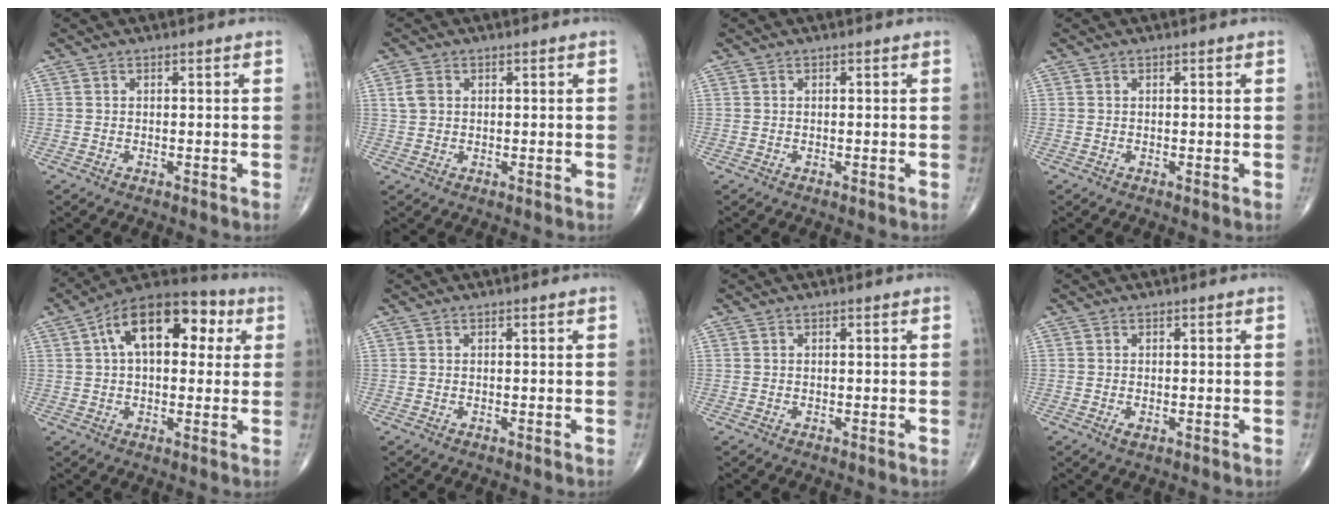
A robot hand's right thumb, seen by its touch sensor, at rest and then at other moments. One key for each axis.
{"total": 2.6, "fx": 0.7, "fy": 2.0, "fz": 1.5, "tx": -0.031, "ty": 0.004, "tz": 0.015}
{"total": 0.0}
{"total": 0.0}
{"total": 16.5, "fx": 4.6, "fy": 9.3, "fz": 12.9, "tx": -0.172, "ty": 0.030, "tz": 0.062}
{"total": 0.0}
{"total": 0.0}
{"total": 1.1, "fx": -0.4, "fy": 0.5, "fz": 0.9, "tx": -0.016, "ty": -0.004, "tz": -0.007}